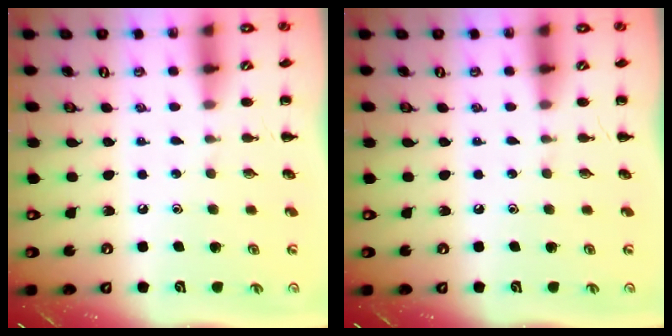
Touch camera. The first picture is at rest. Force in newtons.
{"total": 0.0}